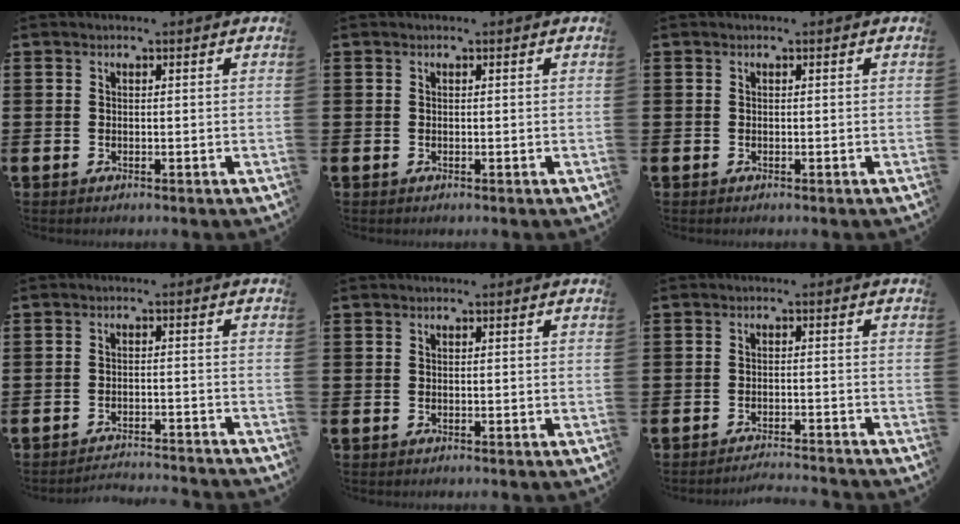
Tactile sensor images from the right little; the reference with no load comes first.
{"total": 0.0}
{"total": 0.0}
{"total": 2.5, "force": [-2.5, -0.2, -0.1], "torque": [-0.004, 0.004, -0.053]}
{"total": 0.0}
{"total": 1.9, "force": [-1.8, -0.2, 0.2], "torque": [-0.006, 0.005, -0.037]}